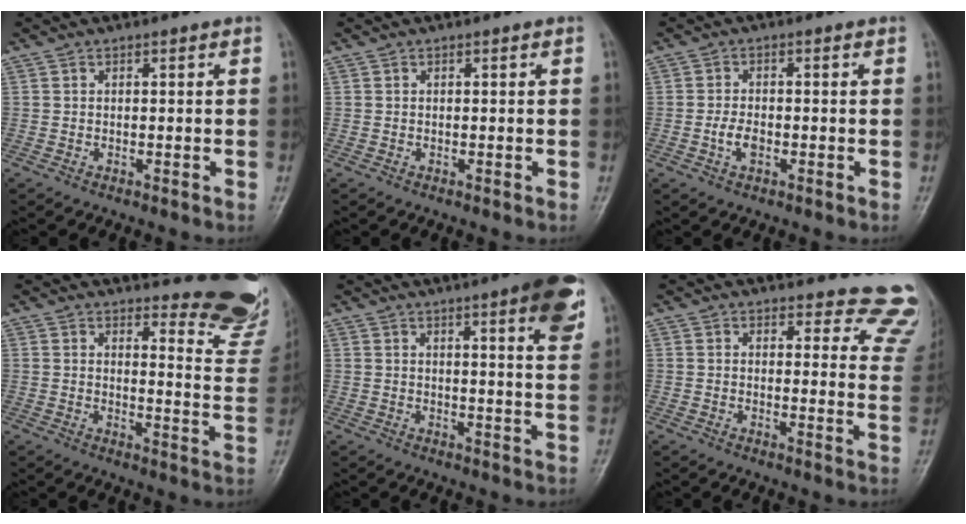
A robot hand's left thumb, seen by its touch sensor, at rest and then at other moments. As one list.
[{"total": 0.0}, {"total": 2.9, "force": [-0.8, 1.7, 2.2], "torque": [-0.040, 0.005, -0.017]}, {"total": 14.2, "force": [13.7, 2.5, 2.9], "torque": [0.002, -0.159, 0.138]}, {"total": 11.8, "force": [6.5, 2.0, 9.6], "torque": [-0.105, -0.027, 0.077]}, {"total": 12.9, "force": [12.4, 3.3, 0.7], "torque": [0.050, -0.120, 0.098]}]